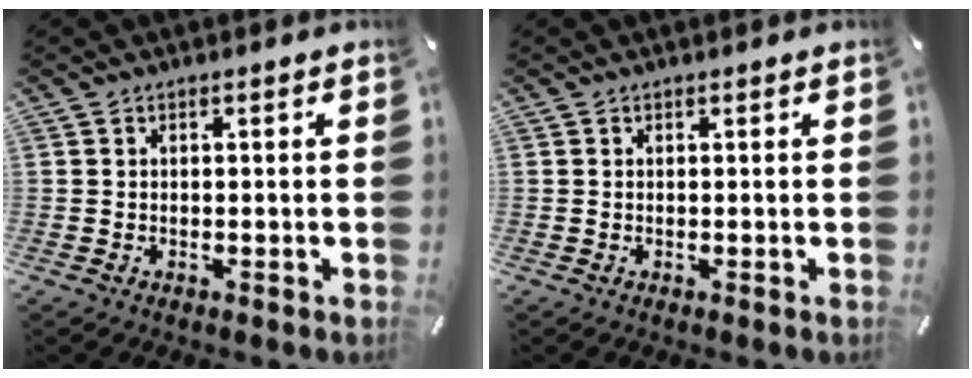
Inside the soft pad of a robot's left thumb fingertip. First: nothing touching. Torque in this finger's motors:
{"motor_torque": [-0.09, 0.01, -0.04, 0.03, 0.00]}